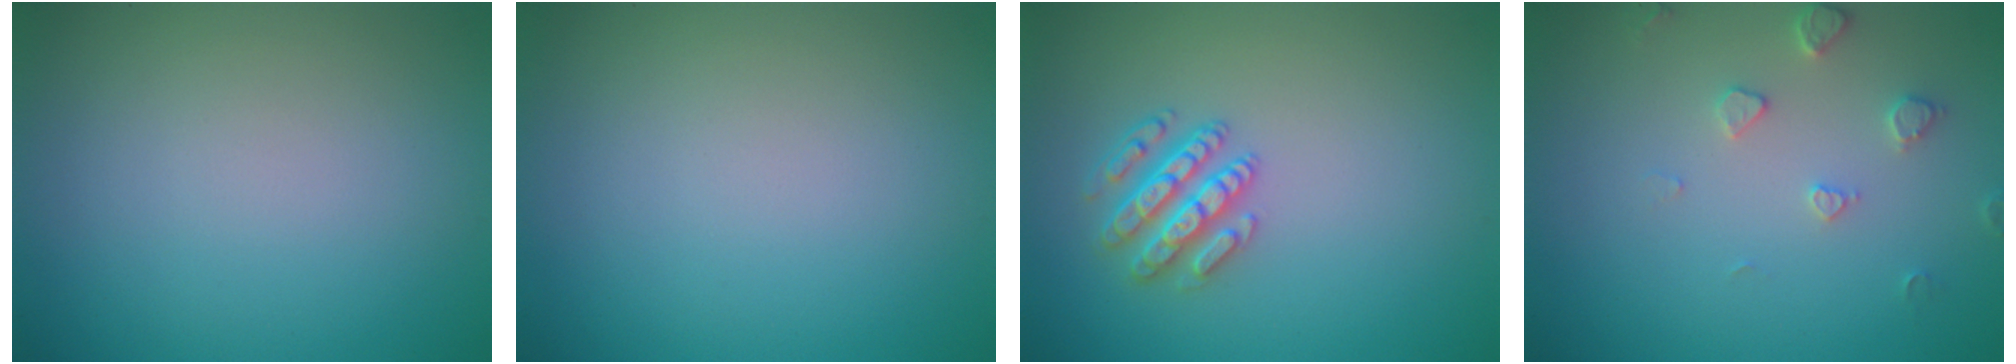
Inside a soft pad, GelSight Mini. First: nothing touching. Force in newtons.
{"total": 0.0}
{"total": 3.4, "press": 3.2, "slide": 1.2}
{"total": 1.9, "press": 1.8, "slide": 0.3}